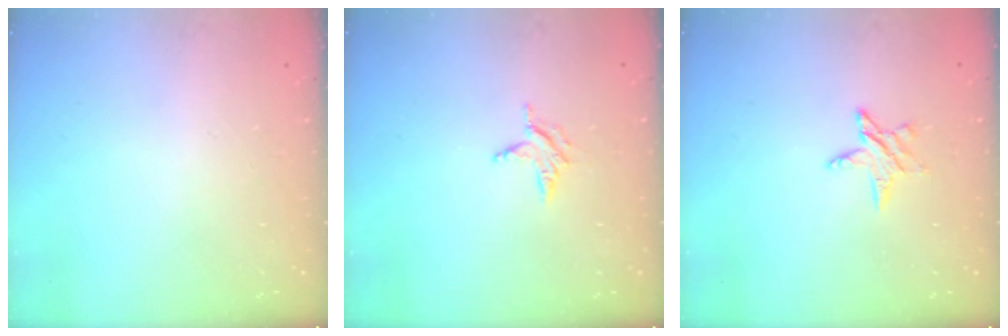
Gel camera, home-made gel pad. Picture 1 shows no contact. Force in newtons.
{"total": 3.9, "press": 3.9, "slide": 0.4}
{"total": 5.9, "press": 5.8, "slide": 0.6}